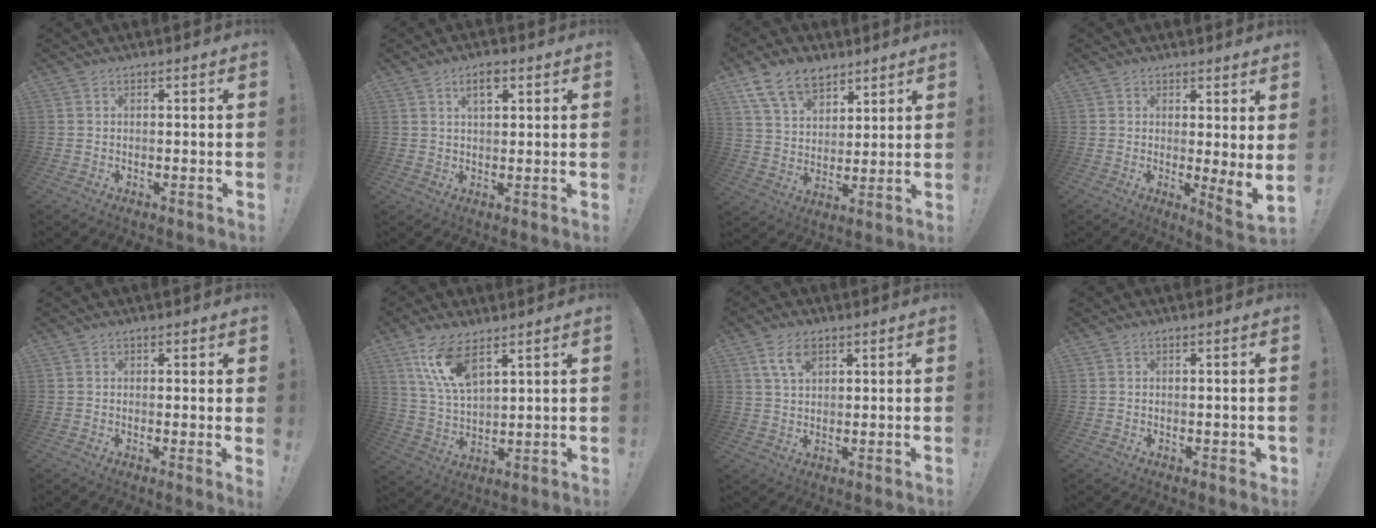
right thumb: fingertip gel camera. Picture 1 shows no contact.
{"total": 4.3, "force": [2.1, 2.0, 3.3], "torque": [-0.046, -0.002, 0.031]}
{"total": 13.0, "force": [8.5, 8.0, 5.8], "torque": [-0.094, -0.047, 0.161]}
{"total": 4.2, "force": [1.6, -0.1, 3.9], "torque": [-0.038, -0.032, 0.029]}
{"total": 1.5, "force": [0.9, -0.1, 1.1], "torque": [-0.002, -0.010, 0.011]}
{"total": 11.7, "force": [7.5, 4.2, 7.9], "torque": [-0.167, -0.026, 0.139]}
{"total": 6.2, "force": [3.2, 3.3, 4.2], "torque": [-0.075, -0.005, 0.059]}
{"total": 0.9, "force": [0.0, 0.6, 0.7], "torque": [-0.009, 0.002, 0.000]}